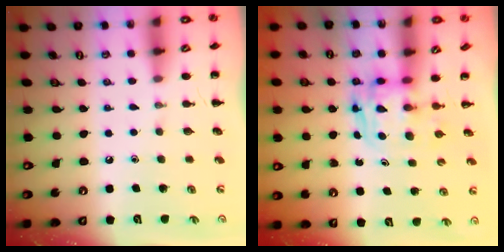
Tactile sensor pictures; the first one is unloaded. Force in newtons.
{"total": 2.7, "press": 2.7, "slide": 0.2}